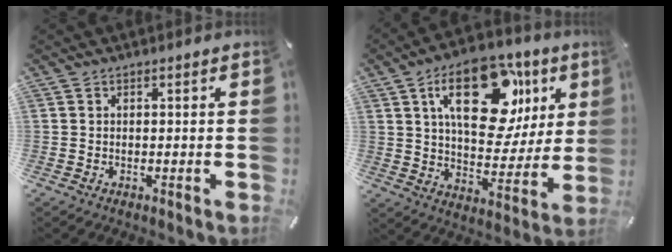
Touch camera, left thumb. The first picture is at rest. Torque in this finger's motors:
{"motor_torque": [1.18, 1.20, 2.11, -0.66, 0.26]}